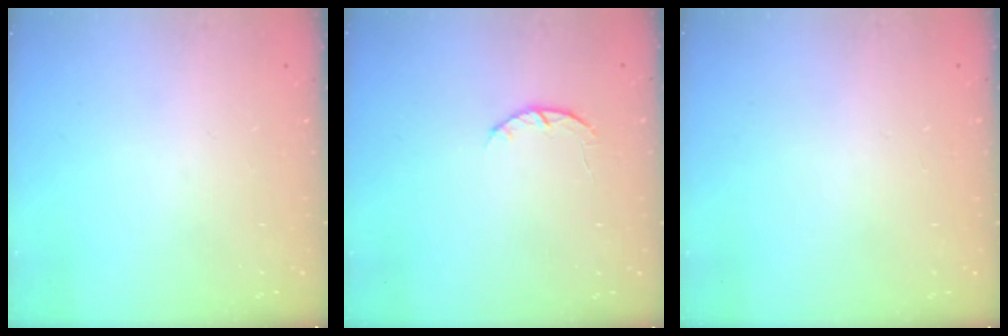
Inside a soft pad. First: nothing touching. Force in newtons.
{"total": 3.7, "press": 3.7, "slide": 0.6}
{"total": 2.6, "press": 2.6, "slide": 0.2}